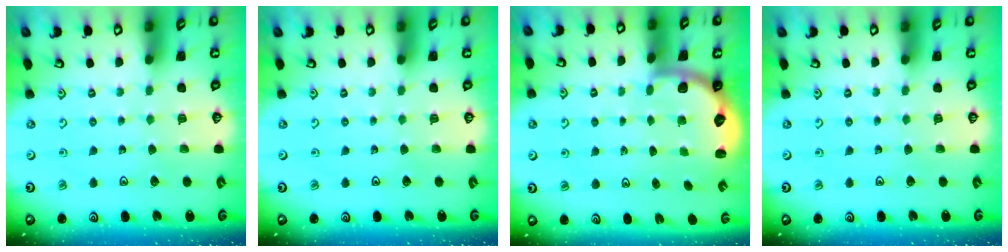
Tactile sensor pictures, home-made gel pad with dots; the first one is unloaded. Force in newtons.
{"total": 0.0}
{"total": 2.5, "press": 2.1, "slide": 1.3}
{"total": 0.0}